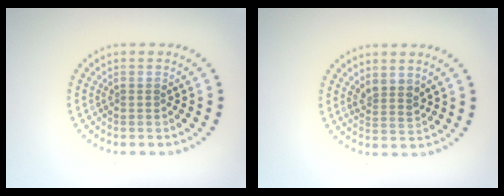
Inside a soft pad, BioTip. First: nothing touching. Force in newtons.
{"total": 1.9, "press": 1.6, "slide": 1.1}